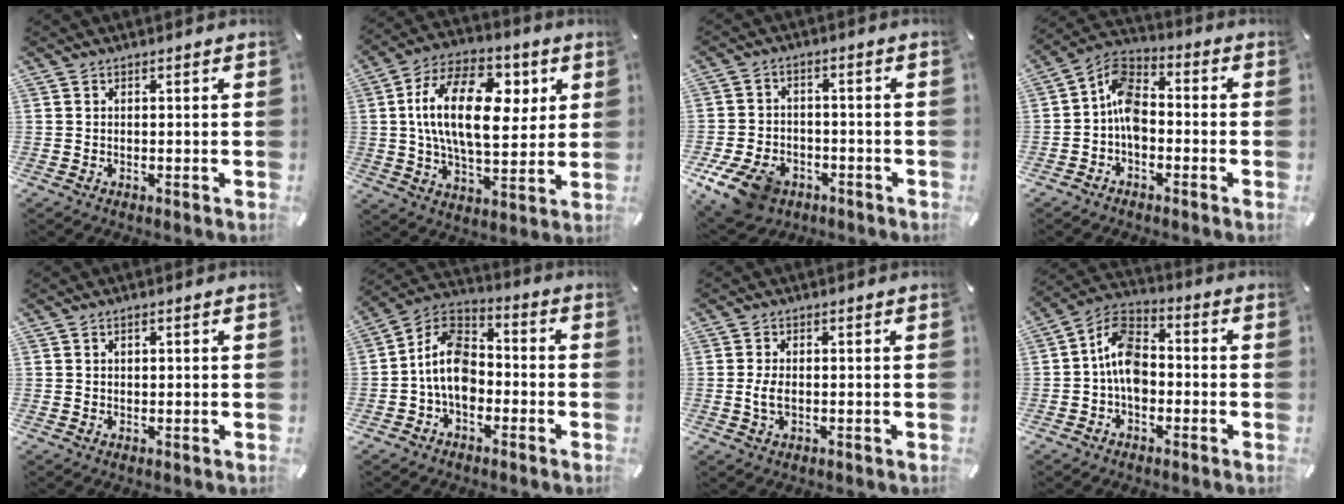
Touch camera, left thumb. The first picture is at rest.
{"total": 21.1, "force": [5.0, 11.6, 16.9], "torque": [-0.309, 0.004, 0.078]}
{"total": 11.1, "force": [-5.8, 7.5, 5.7], "torque": [-0.120, 0.029, -0.106]}
{"total": 8.6, "force": [-2.2, 5.9, 5.9], "torque": [-0.127, 0.015, -0.044]}
{"total": 1.1, "force": [0.4, 0.7, 0.7], "torque": [-0.015, 0.005, 0.007]}
{"total": 11.2, "force": [-3.3, 7.8, 7.4], "torque": [-0.165, 0.014, -0.065]}
{"total": 3.5, "force": [-0.3, 2.0, 2.9], "torque": [-0.068, -0.003, -0.008]}
{"total": 9.8, "force": [-1.7, 6.7, 6.9], "torque": [-0.147, 0.019, -0.030]}